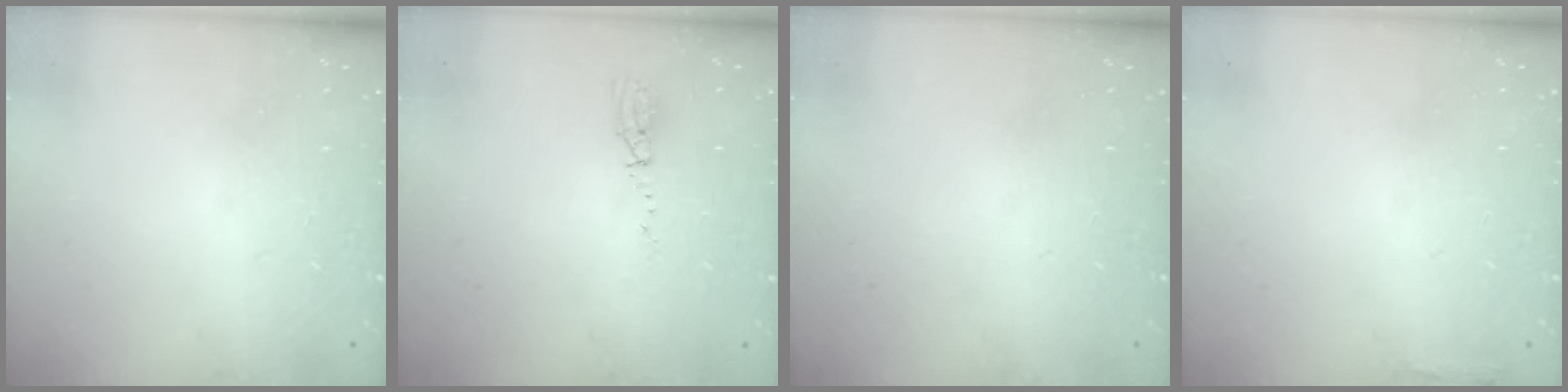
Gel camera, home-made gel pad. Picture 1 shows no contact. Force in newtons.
{"total": 3.5, "press": 2.8, "slide": 2.2}
{"total": 0.0}
{"total": 2.3, "press": 2.3, "slide": 0.5}